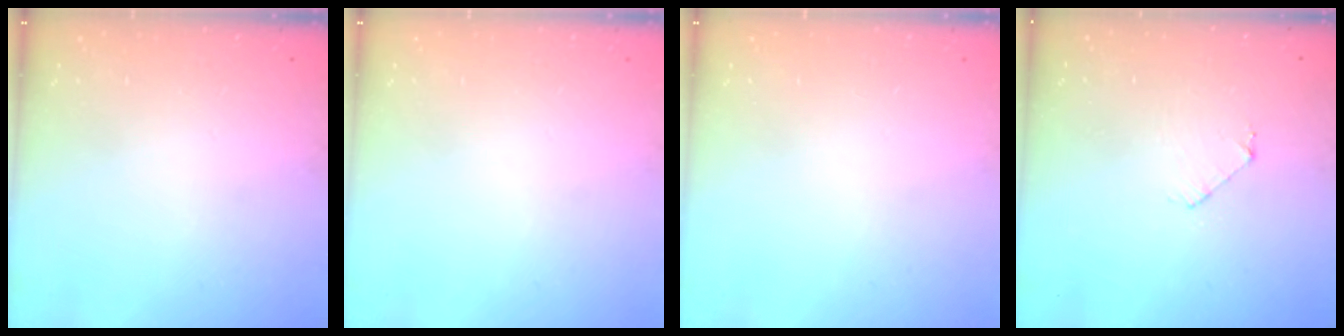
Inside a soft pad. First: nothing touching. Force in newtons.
{"total": 0.0}
{"total": 0.0}
{"total": 3.8, "press": 3.8, "slide": 0.3}